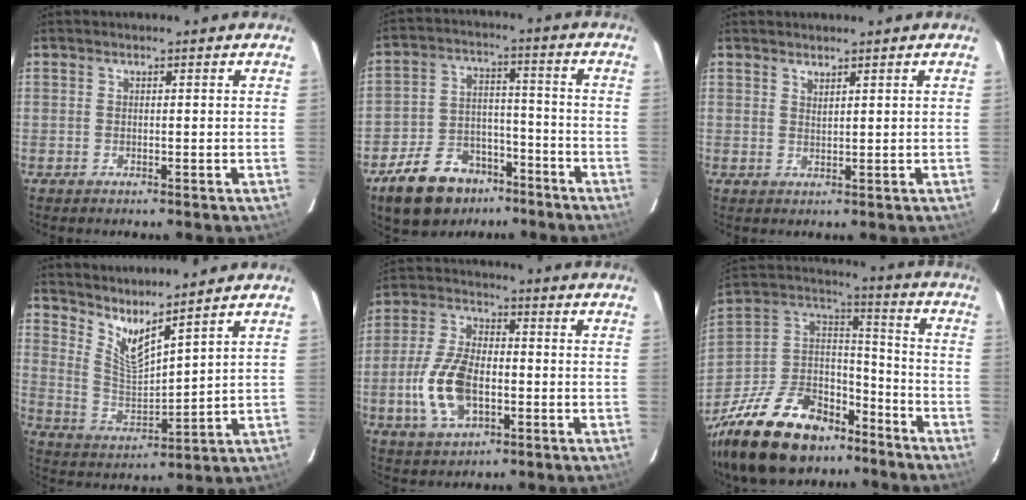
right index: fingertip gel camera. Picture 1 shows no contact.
{"total": 14.5, "force": [-9.9, 8.6, 6.3], "torque": [-0.143, 0.018, -0.148]}
{"total": 1.3, "force": [1.2, 0.2, 0.5], "torque": [-0.008, -0.001, 0.022]}
{"total": 8.9, "force": [7.6, 0.4, 4.6], "torque": [-0.086, -0.021, 0.151]}
{"total": 12.5, "force": [-3.0, 7.0, 9.9], "torque": [-0.211, 0.006, -0.051]}
{"total": 28.2, "force": [-19.3, 15.1, 14.0], "torque": [-0.313, 0.030, -0.303]}